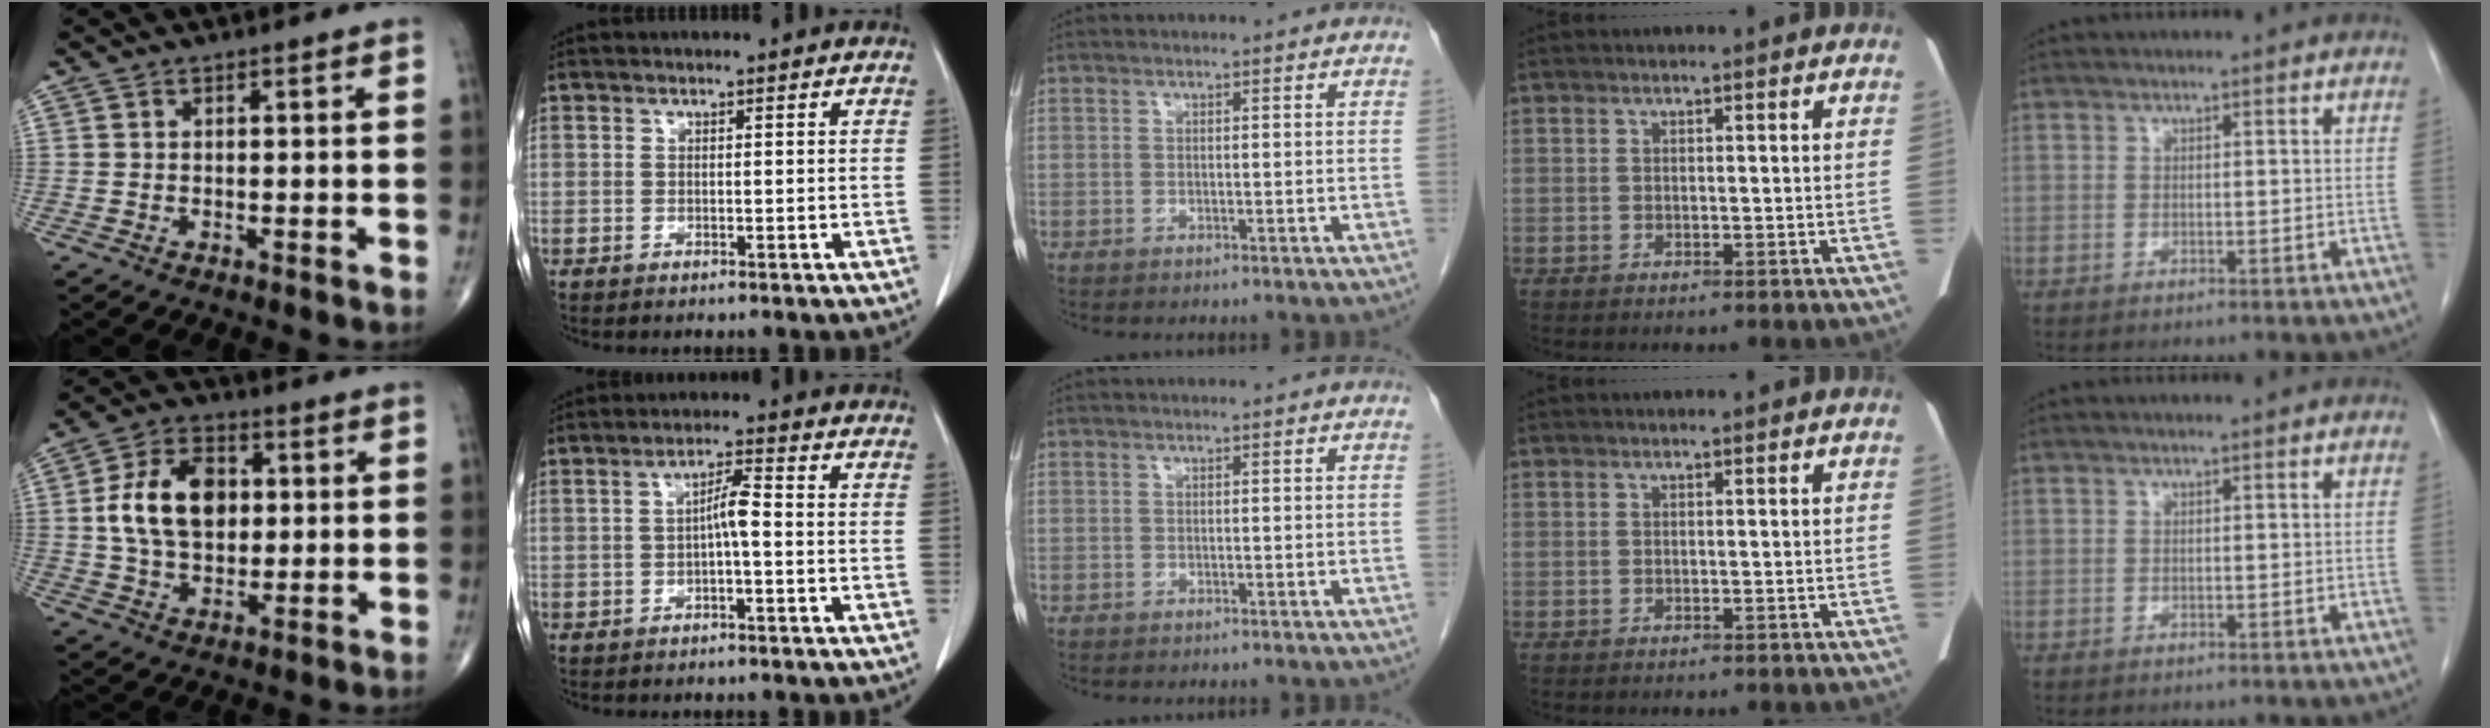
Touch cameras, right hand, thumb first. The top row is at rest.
{"thumb": {"total": 13.6, "force": [1.6, 9.1, 10.0], "torque": [-0.155, 0.008, 0.025]}, "index": {"total": 3.5, "force": [-0.6, 0.5, 3.4], "torque": [-0.059, 0.012, -0.008]}}